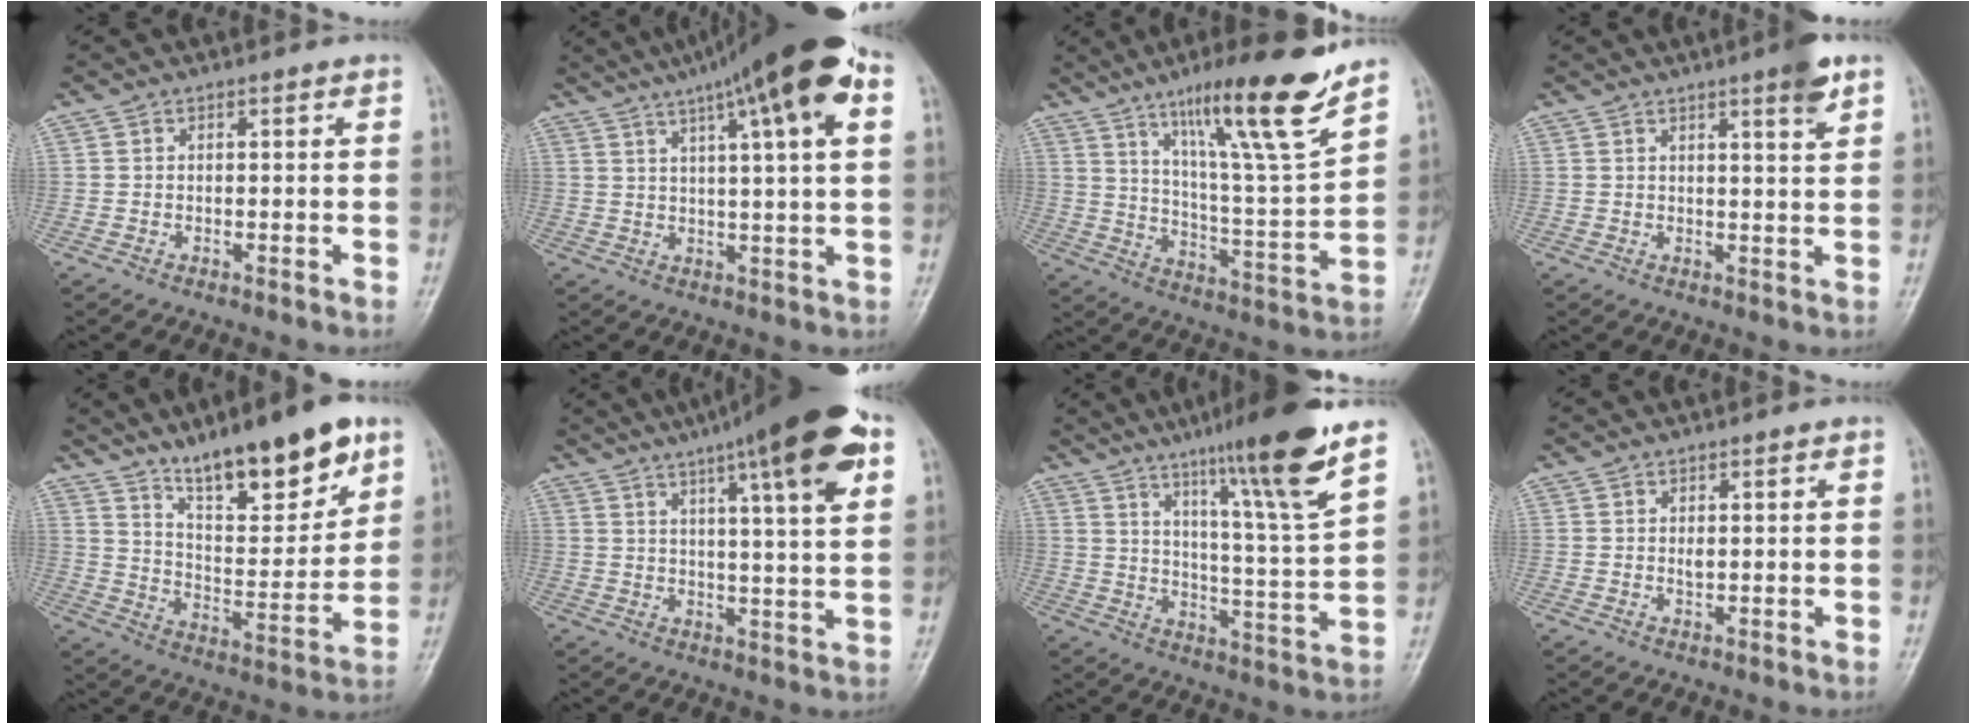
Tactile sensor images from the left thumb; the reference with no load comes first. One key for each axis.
{"total": 18.2, "fx": 8.9, "fy": 2.8, "fz": 15.7, "tx": -0.238, "ty": 0.014, "tz": 0.129}
{"total": 19.3, "fx": 13.0, "fy": 1.3, "fz": 14.2, "tx": -0.205, "ty": -0.073, "tz": 0.212}
{"total": 4.9, "fx": 3.0, "fy": 0.4, "fz": 3.8, "tx": -0.048, "ty": -0.019, "tz": 0.041}
{"total": 18.3, "fx": 12.2, "fy": 5.5, "fz": 12.5, "tx": -0.158, "ty": -0.070, "tz": 0.210}
{"total": 19.4, "fx": 9.8, "fy": 3.1, "fz": 16.5, "tx": -0.244, "ty": 0.003, "tz": 0.138}
{"total": 17.3, "fx": 11.2, "fy": 0.2, "fz": 13.2, "tx": -0.193, "ty": -0.059, "tz": 0.173}
{"total": 1.0, "fx": 0.4, "fy": 0.5, "fz": 0.8, "tx": -0.015, "ty": -0.004, "tz": 0.008}